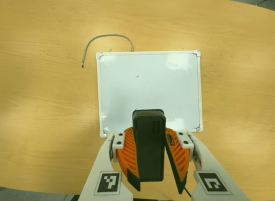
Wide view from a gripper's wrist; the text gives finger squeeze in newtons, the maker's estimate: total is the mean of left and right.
{"total": 9.5, "left": 9.6, "right": 9.4}